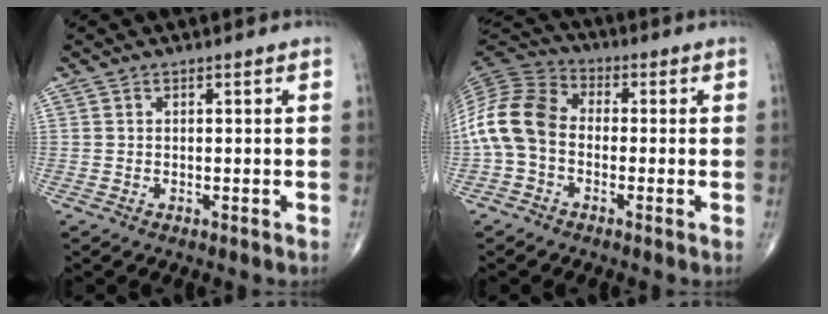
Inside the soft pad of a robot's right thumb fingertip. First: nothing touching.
{"total": 11.8, "force": [-1.7, 8.5, 8.0], "torque": [-0.160, 0.031, -0.049]}